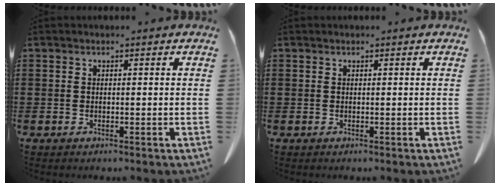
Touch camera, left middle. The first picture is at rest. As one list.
[{"total": 0.0}]